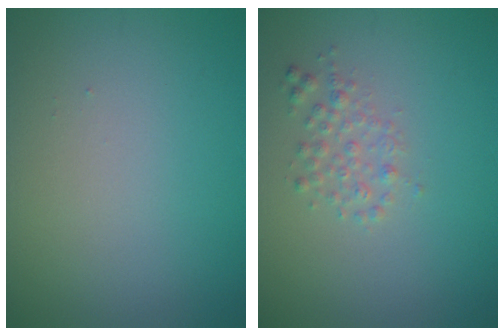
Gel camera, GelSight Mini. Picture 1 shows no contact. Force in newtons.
{"total": 1.6, "press": 1.6, "slide": 0.1}